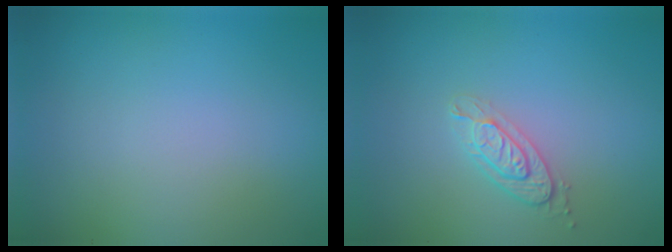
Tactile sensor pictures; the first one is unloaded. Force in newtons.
{"total": 2.1, "press": 1.9, "slide": 0.8}